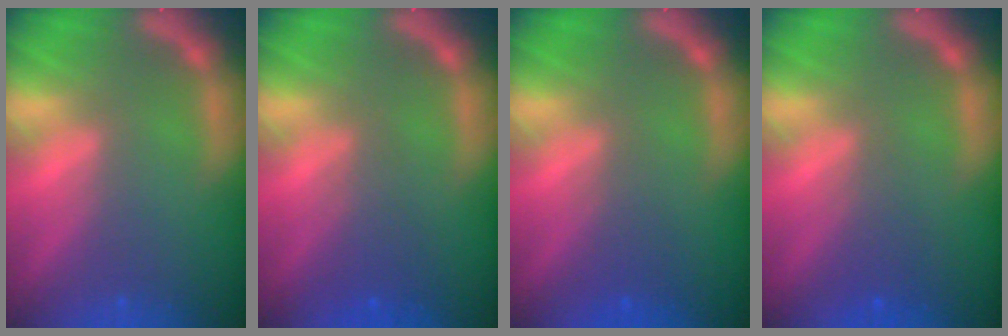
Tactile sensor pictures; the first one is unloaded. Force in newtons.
{"total": 2.5}
{"total": 2.0}
{"total": 2.0}